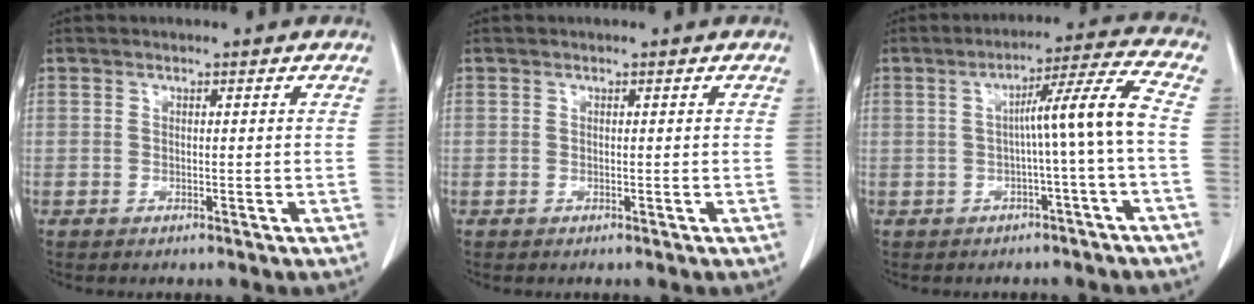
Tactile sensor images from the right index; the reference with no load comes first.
{"total": 0.0}
{"total": 7.9, "force": [-0.9, -1.7, 7.6], "torque": [-0.119, 0.020, -0.010]}